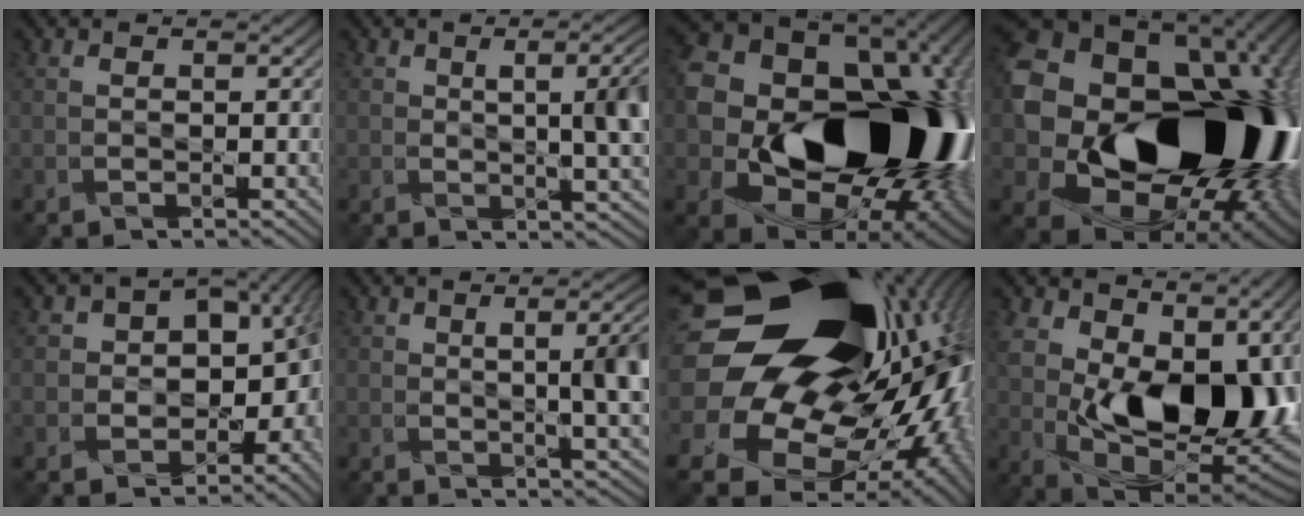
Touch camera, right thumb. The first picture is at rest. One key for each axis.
{"total": 6.2, "fx": 1.1, "fy": 2.4, "fz": 5.6, "tx": -0.070, "ty": 0.003, "tz": 0.018}
{"total": 20.6, "fx": -0.8, "fy": 16.2, "fz": 12.7, "tx": -0.214, "ty": -0.046, "tz": 0.029}
{"total": 22.4, "fx": 1.0, "fy": 17.3, "fz": 14.2, "tx": -0.260, "ty": -0.078, "tz": 0.067}
{"total": 13.0, "fx": -0.8, "fy": 10.2, "fz": 8.1, "tx": -0.112, "ty": -0.021, "tz": 0.009}
{"total": 7.0, "fx": 0.7, "fy": 2.6, "fz": 6.4, "tx": -0.078, "ty": 0.003, "tz": 0.012}
{"total": 23.2, "fx": 3.7, "fy": 18.0, "fz": 14.2, "tx": -0.288, "ty": -0.008, "tz": 0.030}
{"total": 16.5, "fx": 2.6, "fy": 10.1, "fz": 12.7, "tx": -0.207, "ty": -0.010, "tz": 0.048}